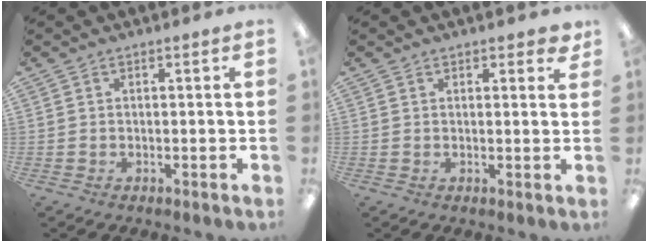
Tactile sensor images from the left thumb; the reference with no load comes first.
{"total": 2.1, "force": [1.7, 0.9, 0.8], "torque": [-0.002, -0.004, 0.028]}